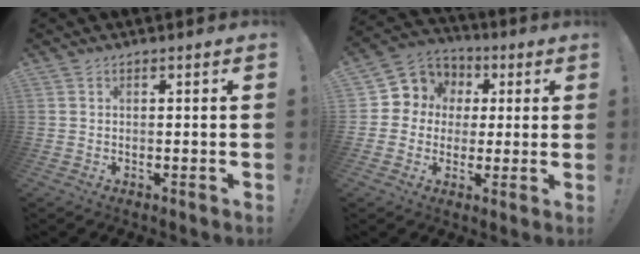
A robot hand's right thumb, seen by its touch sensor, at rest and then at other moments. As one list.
[{"total": 8.8, "force": [1.1, 8.5, 2.2], "torque": [-0.027, -0.005, 0.029]}]